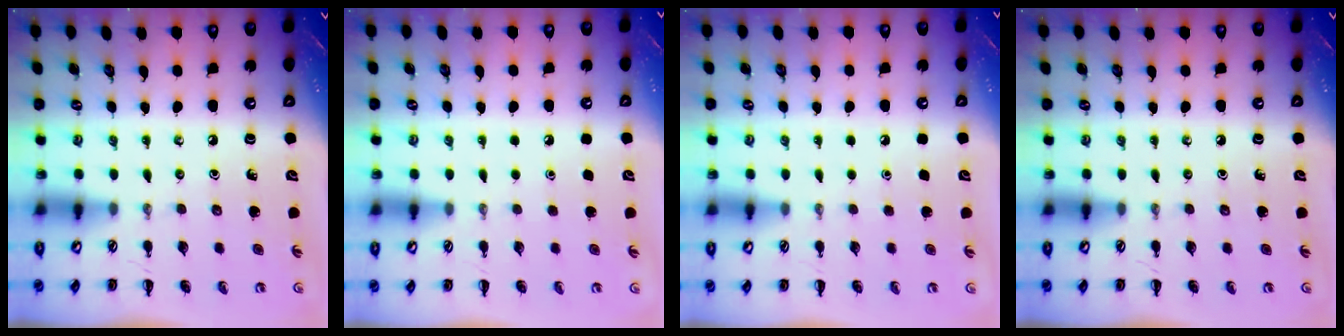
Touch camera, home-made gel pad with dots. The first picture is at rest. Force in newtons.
{"total": 1.8, "press": 1.8, "slide": 0.1}
{"total": 1.7, "press": 1.7, "slide": 0.1}
{"total": 0.0}